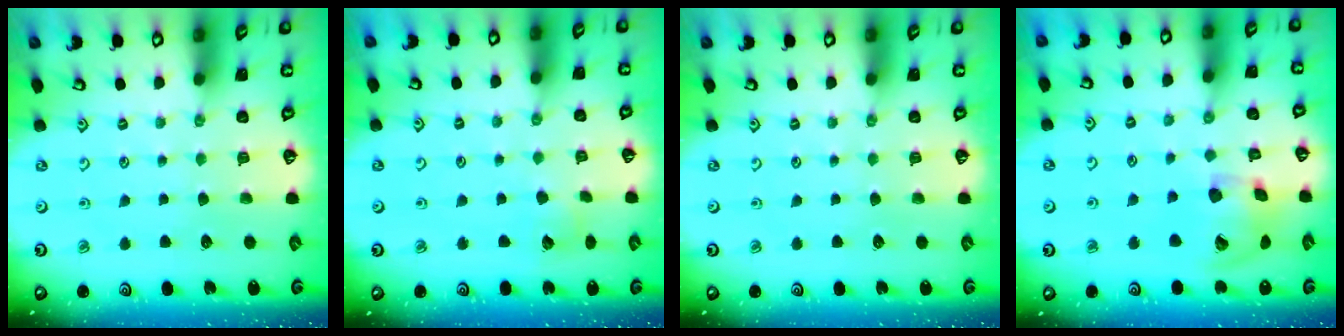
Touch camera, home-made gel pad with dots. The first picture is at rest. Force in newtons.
{"total": 2.9, "press": 2.9, "slide": 0.3}
{"total": 0.0}
{"total": 17.4, "press": 17.2, "slide": 2.6}